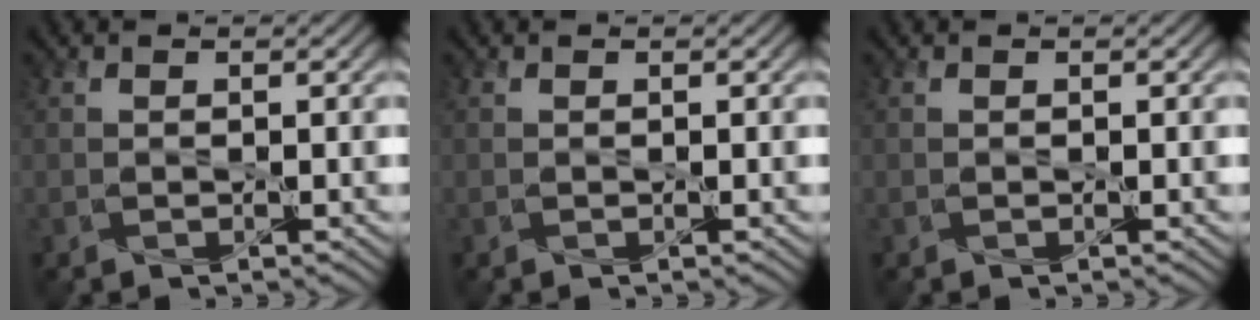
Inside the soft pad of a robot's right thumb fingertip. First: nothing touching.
{"total": 0.0}
{"total": 0.0}